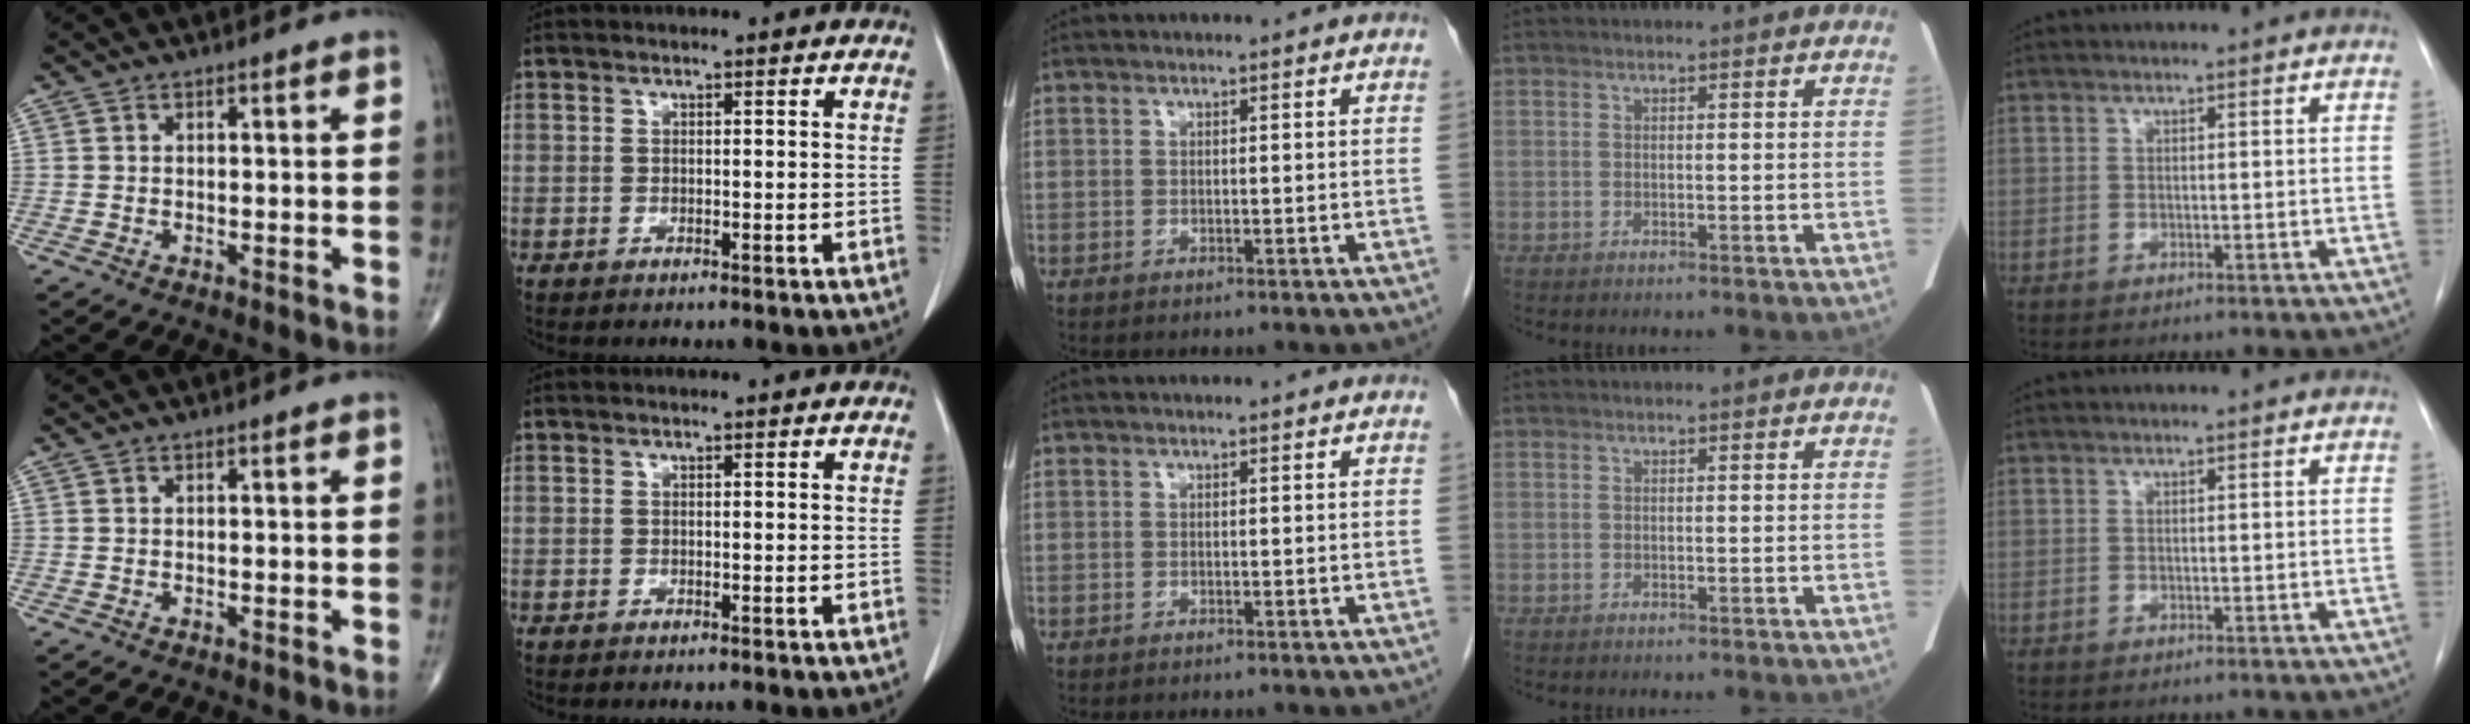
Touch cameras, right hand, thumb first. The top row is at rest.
{}